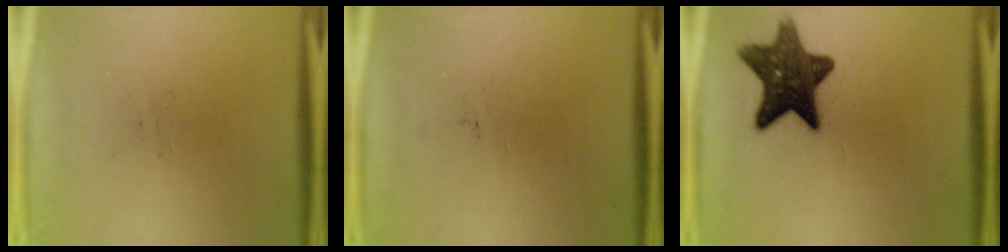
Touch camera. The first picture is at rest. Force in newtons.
{"total": 0.0}
{"total": 12.0}